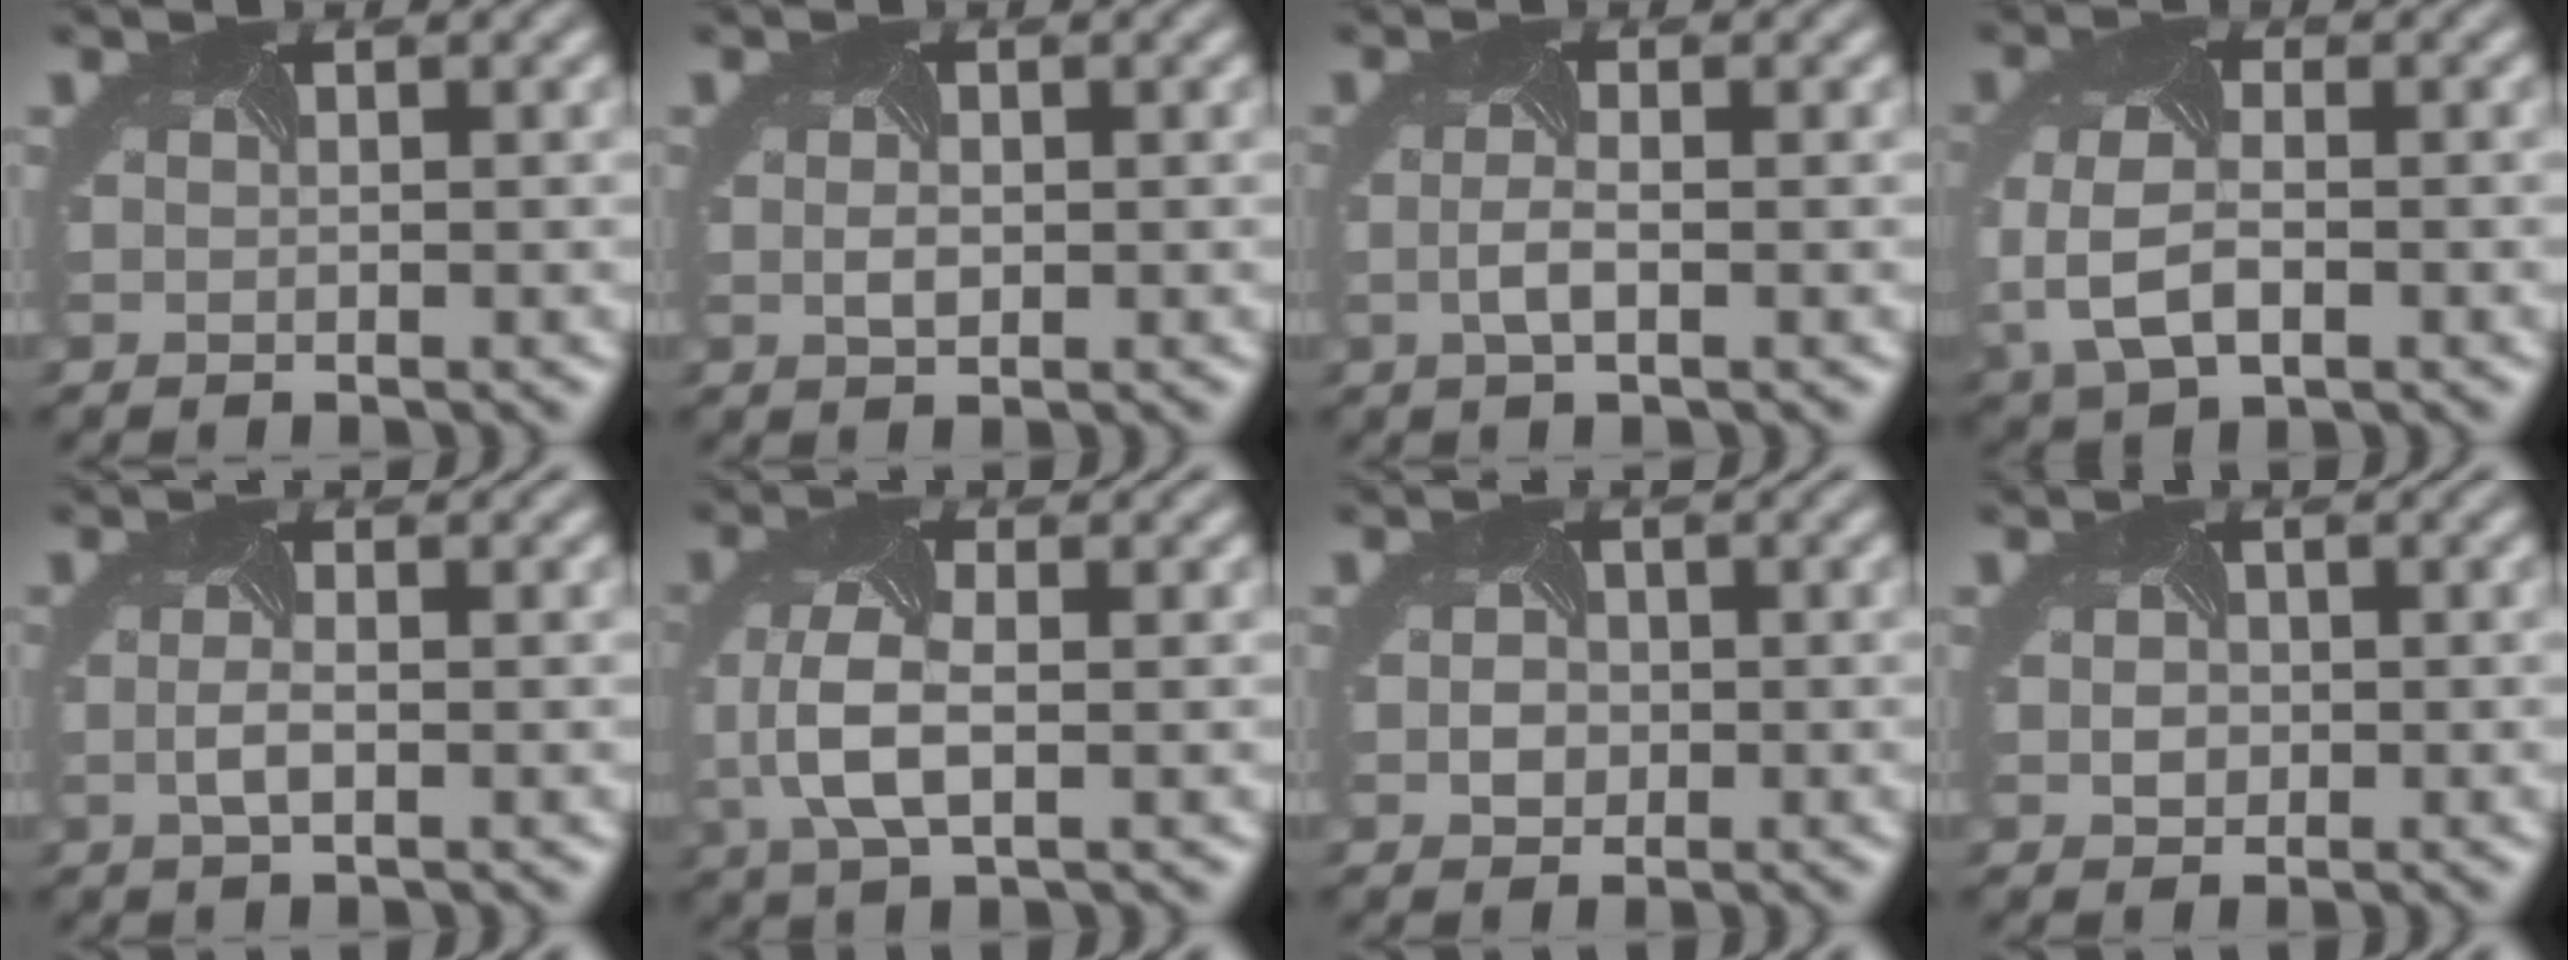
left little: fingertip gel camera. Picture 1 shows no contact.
{"total": 1.0, "force": [0.0, 0.7, 0.7], "torque": [-0.028, -0.002, -0.001]}
{"total": 1.4, "force": [-0.3, 0.3, 1.3], "torque": [-0.044, -0.001, -0.009]}
{"total": 4.8, "force": [-0.9, 3.2, 3.5], "torque": [-0.099, -0.008, -0.019]}
{"total": 1.3, "force": [-0.2, 0.4, 1.2], "torque": [-0.041, -0.001, -0.006]}
{"total": 4.6, "force": [-0.2, 2.5, 3.9], "torque": [-0.111, 0.001, -0.004]}
{"total": 1.5, "force": [-0.3, 1.4, 0.2], "torque": [-0.014, -0.001, -0.011]}
{"total": 1.3, "force": [-0.2, 1.2, 0.1], "torque": [-0.013, -0.001, -0.006]}